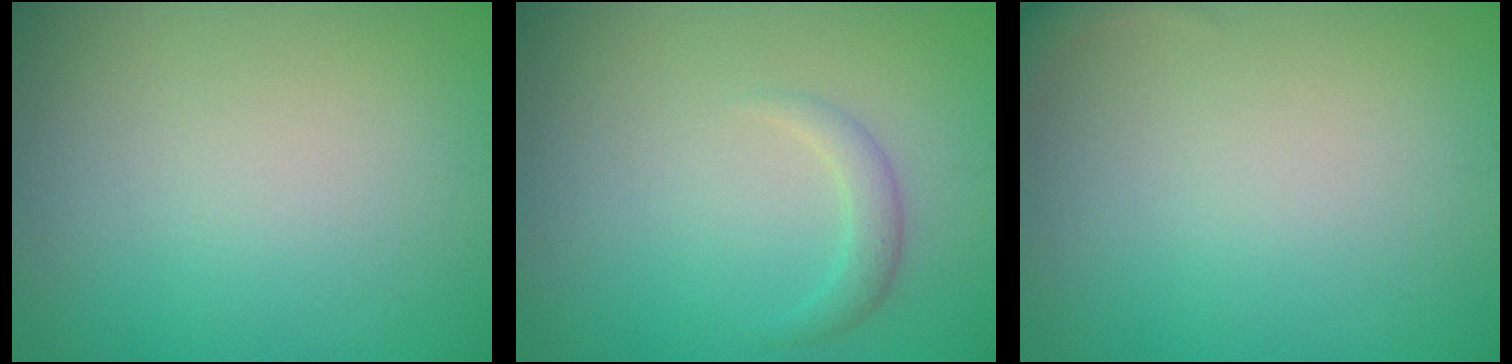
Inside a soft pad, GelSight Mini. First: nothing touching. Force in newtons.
{"total": 1.5, "press": 1.5, "slide": 0.0}
{"total": 1.1, "press": 1.1, "slide": 0.1}